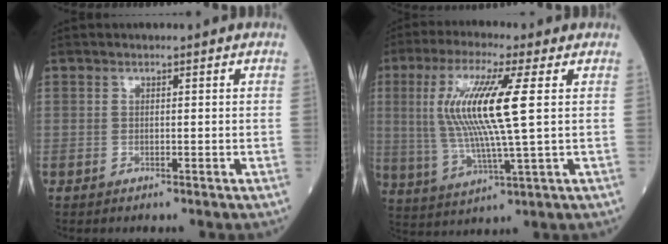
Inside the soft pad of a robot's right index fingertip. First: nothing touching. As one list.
[{"total": 13.2, "force": [2.5, 0.3, 12.9], "torque": [-0.281, -0.001, 0.045]}]